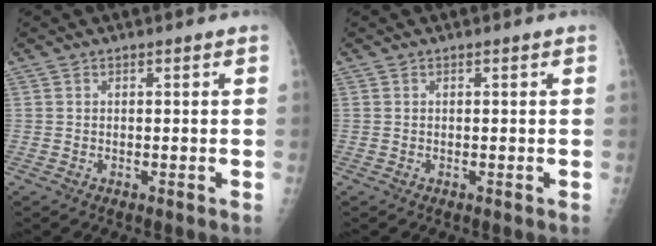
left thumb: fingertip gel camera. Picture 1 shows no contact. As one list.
[{"total": 0.0}]